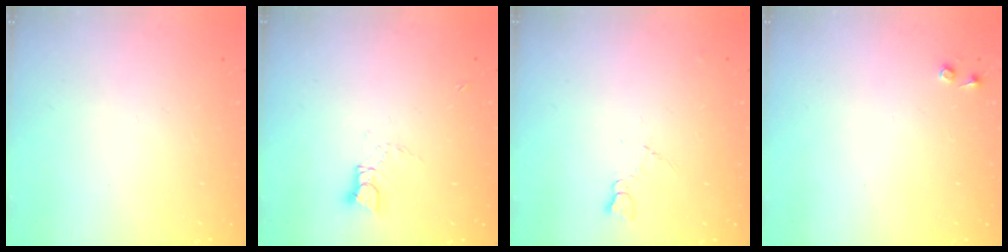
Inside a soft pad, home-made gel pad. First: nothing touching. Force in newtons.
{"total": 4.4, "press": 4.4, "slide": 0.3}
{"total": 4.2, "press": 4.1, "slide": 0.7}
{"total": 3.8, "press": 3.7, "slide": 0.6}